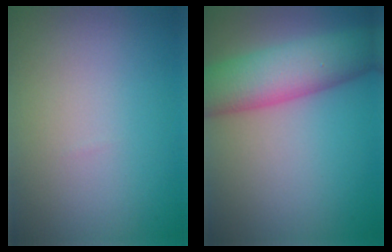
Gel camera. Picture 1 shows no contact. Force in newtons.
{"total": 8.0, "press": 8.0, "slide": 0.2}